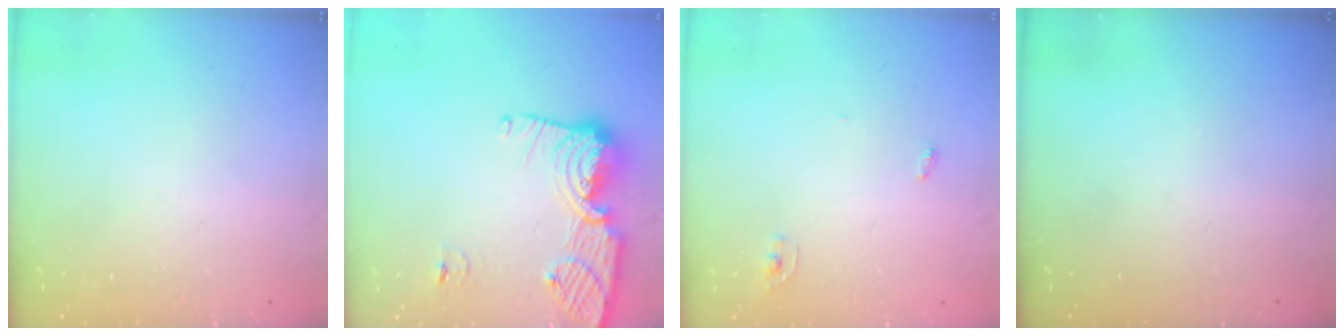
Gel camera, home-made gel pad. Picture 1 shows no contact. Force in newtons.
{"total": 14.0, "press": 13.9, "slide": 1.4}
{"total": 2.4, "press": 2.4, "slide": 0.2}
{"total": 0.0}